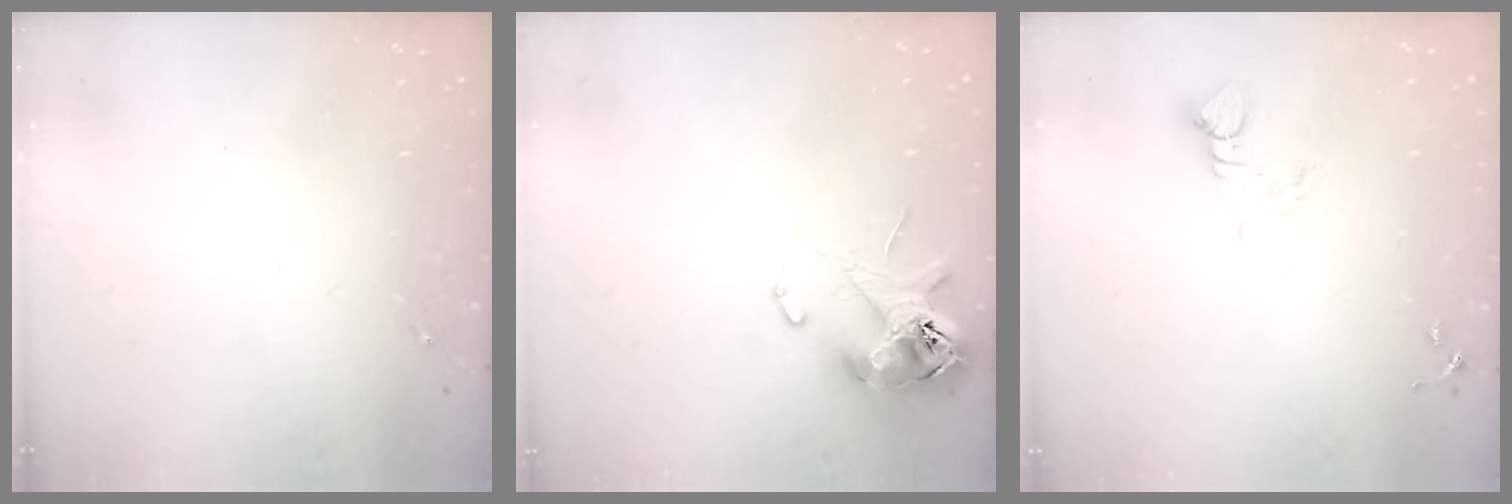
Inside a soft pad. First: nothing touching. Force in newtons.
{"total": 11.8, "press": 11.6, "slide": 1.9}
{"total": 3.8, "press": 3.8, "slide": 0.3}